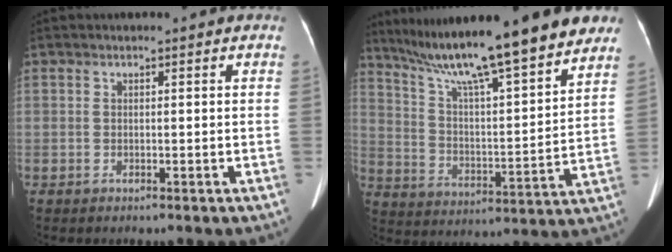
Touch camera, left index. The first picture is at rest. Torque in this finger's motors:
{"motor_torque": [0.24, -1.90, 1.06, 0.21]}